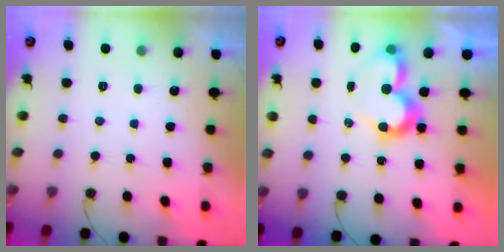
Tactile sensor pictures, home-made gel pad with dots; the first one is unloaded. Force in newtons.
{"total": 8.4, "press": 8.3, "slide": 0.6}